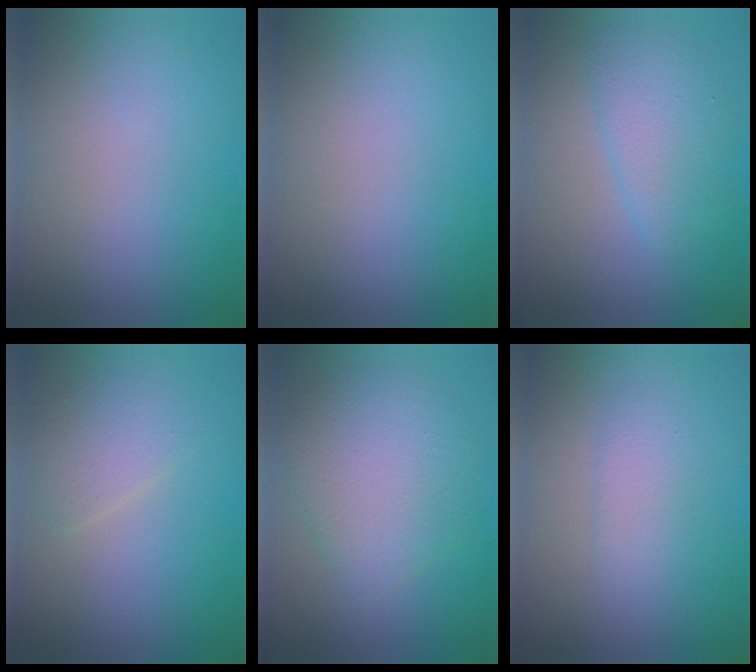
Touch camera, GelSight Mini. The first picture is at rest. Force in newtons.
{"total": 0.0}
{"total": 3.3, "press": 3.3, "slide": 0.1}
{"total": 2.1, "press": 2.1, "slide": 0.0}
{"total": 5.2, "press": 5.2, "slide": 0.1}
{"total": 1.7, "press": 1.7, "slide": 0.1}